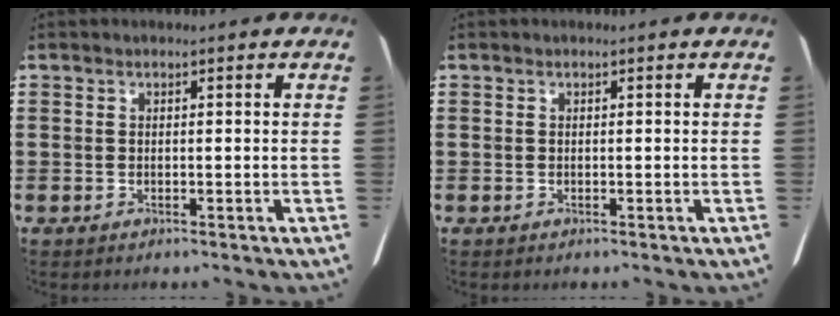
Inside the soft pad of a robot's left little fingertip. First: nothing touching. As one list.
[{"total": 0.0}]